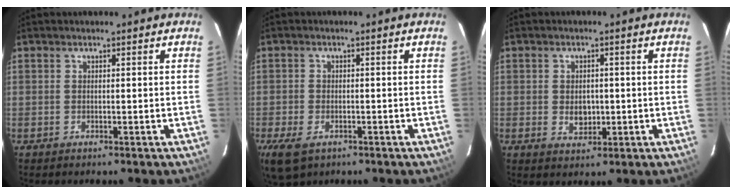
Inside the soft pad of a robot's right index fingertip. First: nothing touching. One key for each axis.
{"total": 6.9, "fx": -3.6, "fy": 4.1, "fz": 4.2, "tx": -0.099, "ty": -0.020, "tz": -0.066}
{"total": 3.6, "fx": -0.4, "fy": 2.7, "fz": 2.4, "tx": -0.041, "ty": -0.001, "tz": -0.003}